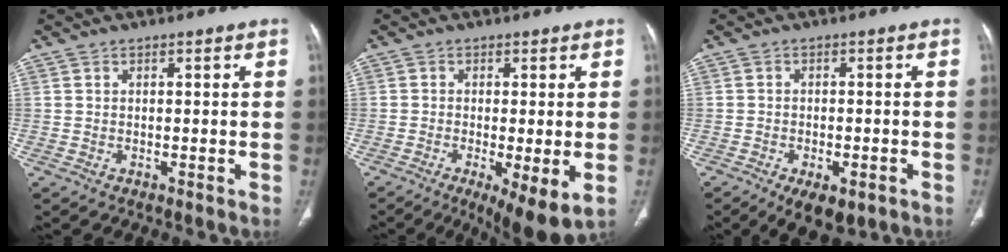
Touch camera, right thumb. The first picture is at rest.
{"total": 9.0, "force": [-3.1, 2.3, 8.2], "torque": [-0.134, -0.019, -0.047]}
{"total": 7.7, "force": [-4.3, 3.9, 5.1], "torque": [-0.065, 0.008, -0.056]}